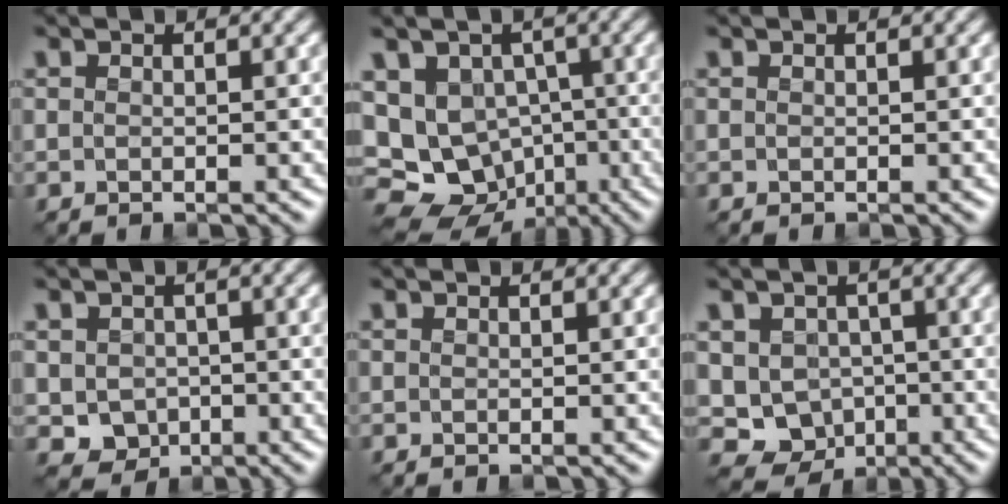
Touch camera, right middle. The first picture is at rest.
{"total": 14.7, "force": [-5.1, 12.4, 6.0], "torque": [-0.130, -0.026, -0.084]}
{"total": 0.0}
{"total": 3.6, "force": [-1.0, 3.1, 1.5], "torque": [-0.033, -0.010, -0.016]}
{"total": 0.0}
{"total": 6.5, "force": [-1.5, 5.6, 2.8], "torque": [-0.033, -0.004, -0.033]}